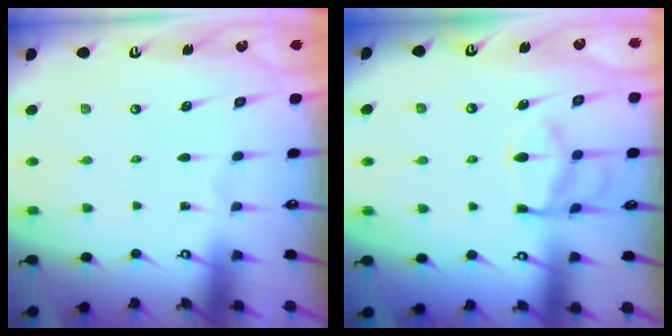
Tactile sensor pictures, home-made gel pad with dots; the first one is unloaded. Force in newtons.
{"total": 13.1, "press": 13.1, "slide": 1.2}